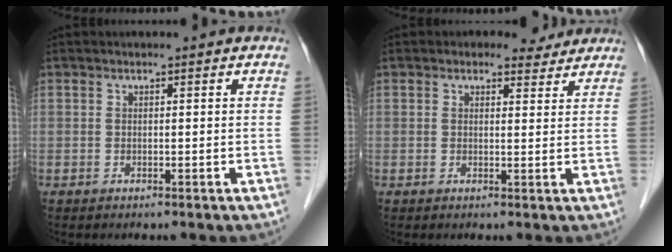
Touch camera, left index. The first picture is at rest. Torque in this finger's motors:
{"motor_torque": [0.61, -0.63, 0.15, 0.02]}